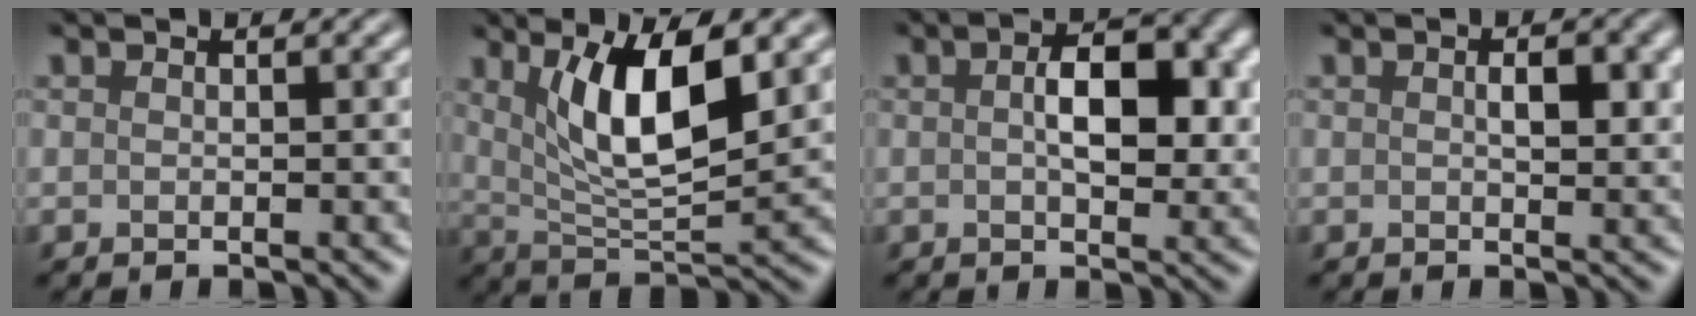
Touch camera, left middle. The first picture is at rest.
{"total": 7.6, "force": [2.5, 2.3, 6.8], "torque": [-0.117, -0.017, 0.049]}
{"total": 5.5, "force": [0.6, 2.7, 4.7], "torque": [-0.071, -0.002, 0.006]}
{"total": 2.6, "force": [0.5, 1.1, 2.3], "torque": [-0.033, -0.004, 0.009]}